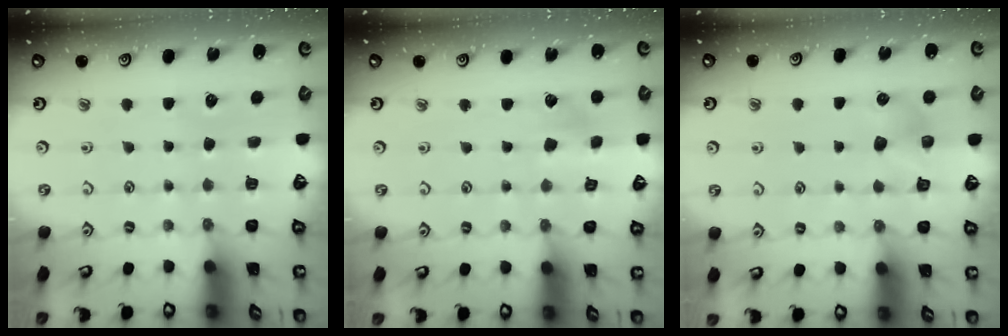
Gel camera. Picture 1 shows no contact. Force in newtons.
{"total": 3.1, "press": 3.1, "slide": 0.3}
{"total": 6.5, "press": 6.5, "slide": 0.4}